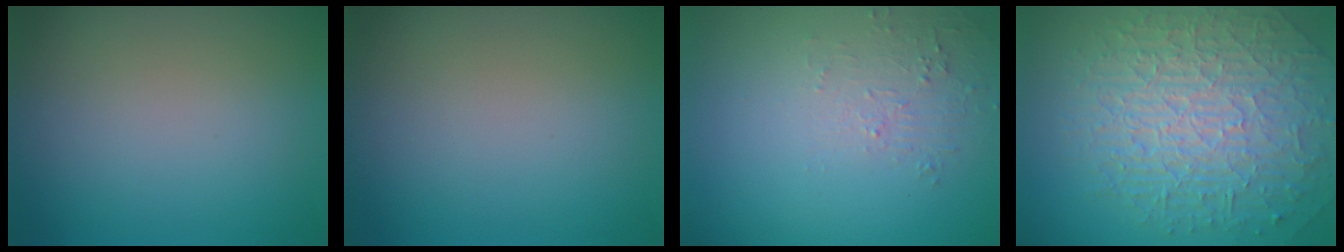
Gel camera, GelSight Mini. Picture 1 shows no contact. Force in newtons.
{"total": 0.0}
{"total": 1.6, "press": 0.4, "slide": 1.6}
{"total": 10.1, "press": 6.5, "slide": 7.7}